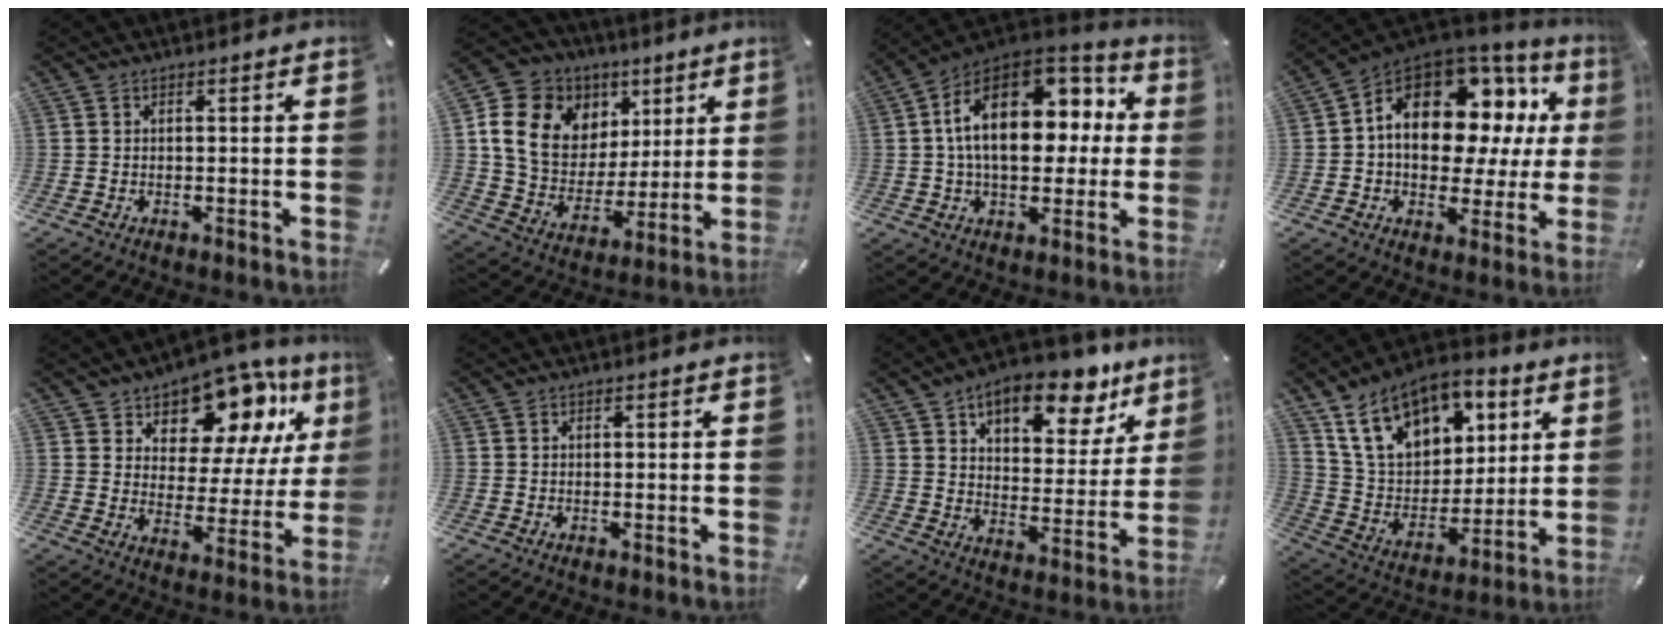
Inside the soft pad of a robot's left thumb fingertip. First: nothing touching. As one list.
[{"total": 17.6, "force": [6.2, 14.5, 7.9], "torque": [-0.140, -0.017, 0.121]}, {"total": 20.6, "force": [4.6, 13.4, 14.9], "torque": [-0.262, -0.011, 0.080]}, {"total": 17.4, "force": [4.4, 11.5, 12.4], "torque": [-0.197, -0.022, 0.073]}, {"total": 13.3, "force": [9.7, 7.9, 4.5], "torque": [-0.071, -0.086, 0.170]}, {"total": 0.0}, {"total": 14.2, "force": [10.5, 6.9, 6.6], "torque": [-0.092, -0.074, 0.178]}, {"total": 17.4, "force": [9.8, 11.4, 8.6], "torque": [-0.164, -0.040, 0.186]}]